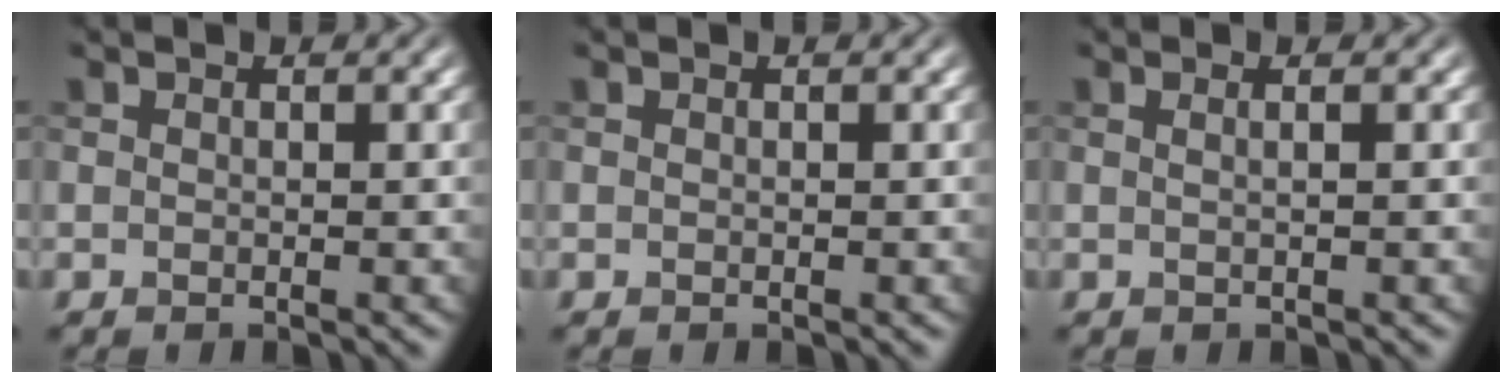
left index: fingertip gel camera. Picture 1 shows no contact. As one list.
[{"total": 0.0}, {"total": 1.7, "force": [0.5, 0.8, 1.4], "torque": [-0.008, -0.002, -0.012]}]